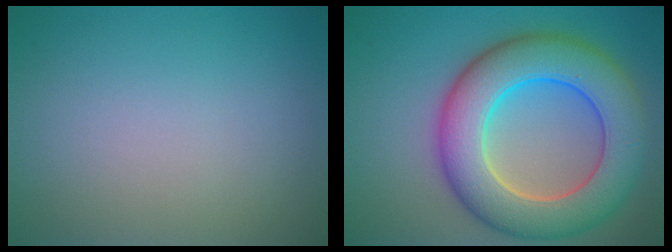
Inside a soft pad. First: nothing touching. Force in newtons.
{"total": 10.9, "press": 10.9, "slide": 0.4}